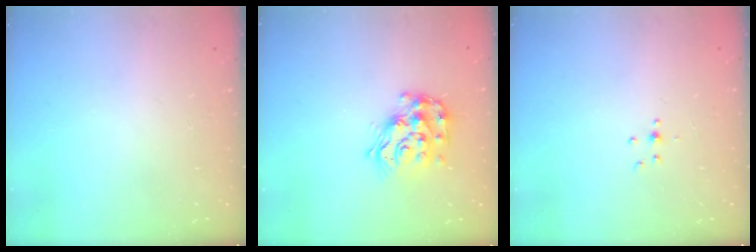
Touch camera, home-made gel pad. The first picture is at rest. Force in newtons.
{"total": 14.1, "press": 14.1, "slide": 1.1}
{"total": 3.0, "press": 2.8, "slide": 1.1}